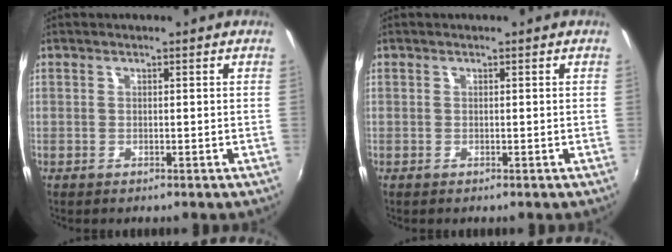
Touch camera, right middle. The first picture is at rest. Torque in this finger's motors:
{"motor_torque": [-0.19, -0.01, -0.03, 0.00]}